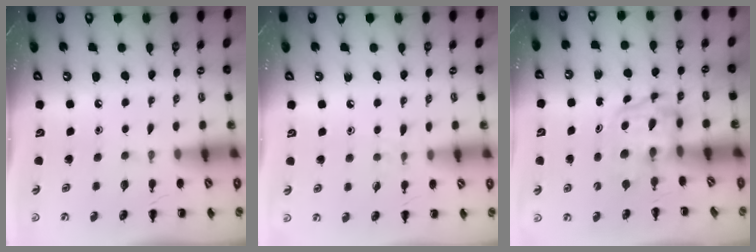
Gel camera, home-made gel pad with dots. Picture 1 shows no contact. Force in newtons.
{"total": 5.6, "press": 5.1, "slide": 2.4}
{"total": 3.9, "press": 3.9, "slide": 0.6}